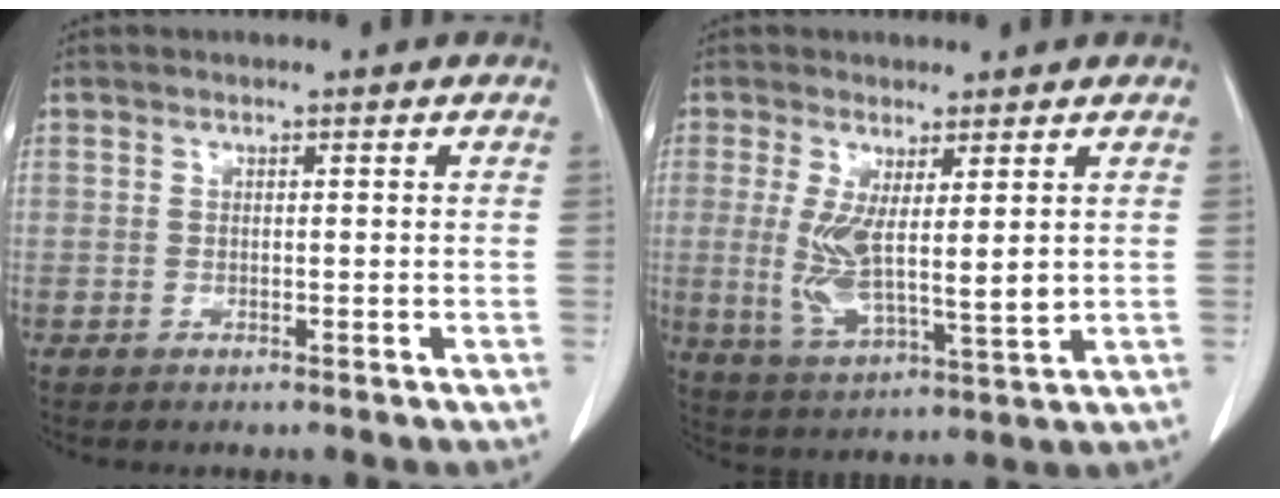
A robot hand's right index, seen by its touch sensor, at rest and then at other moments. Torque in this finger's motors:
{"motor_torque": [0.15, 0.34, 0.15, 0.13]}